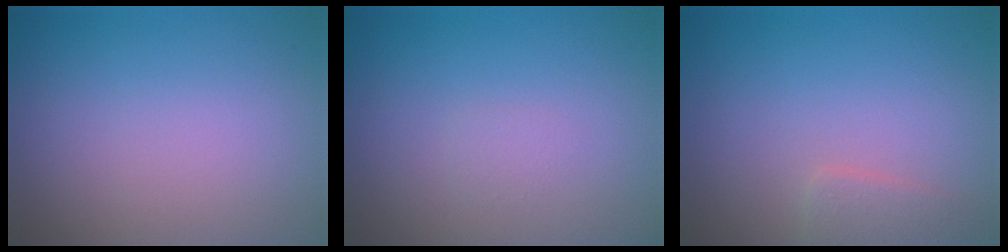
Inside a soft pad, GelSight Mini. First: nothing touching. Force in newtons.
{"total": 0.5, "press": 0.5, "slide": 0.1}
{"total": 1.8, "press": 1.8, "slide": 0.2}